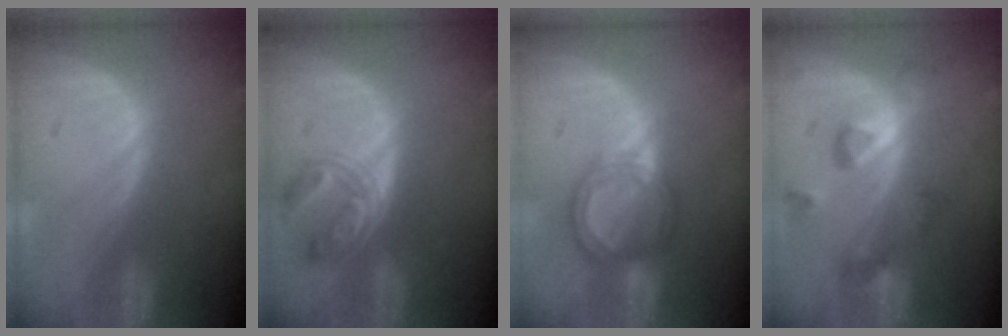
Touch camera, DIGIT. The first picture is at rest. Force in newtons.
{"total": 5.5, "press": 5.5, "slide": 0.5}
{"total": 6.1, "press": 5.6, "slide": 2.4}
{"total": 6.6, "press": 6.6, "slide": 0.7}